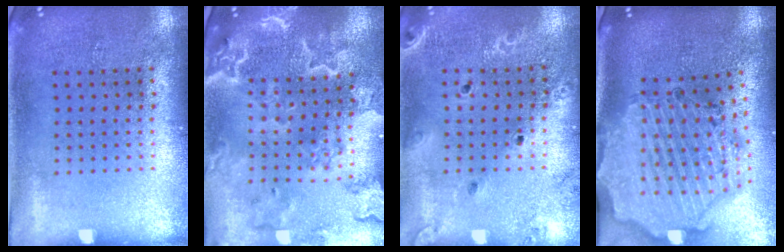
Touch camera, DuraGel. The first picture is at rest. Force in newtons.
{"total": 3.7, "press": 3.2, "slide": 1.8}
{"total": 1.7, "press": 1.7, "slide": 0.4}
{"total": 2.9, "press": 2.6, "slide": 1.2}